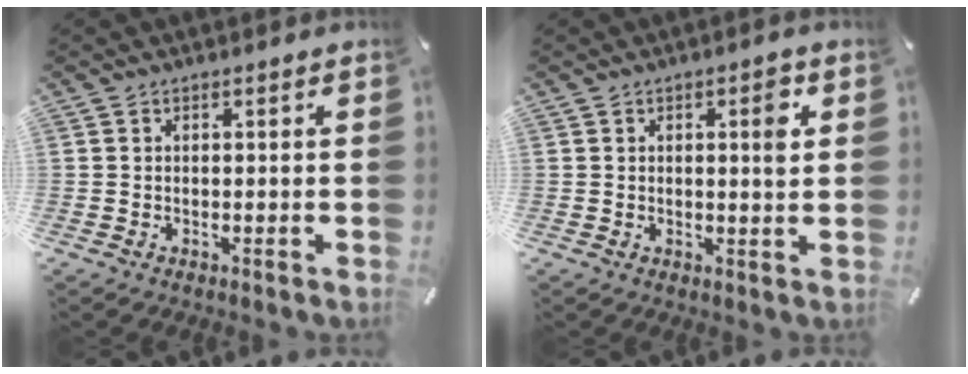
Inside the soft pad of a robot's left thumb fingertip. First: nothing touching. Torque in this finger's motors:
{"motor_torque": [0.14, -0.04, 0.17, 0.13, 0.05]}